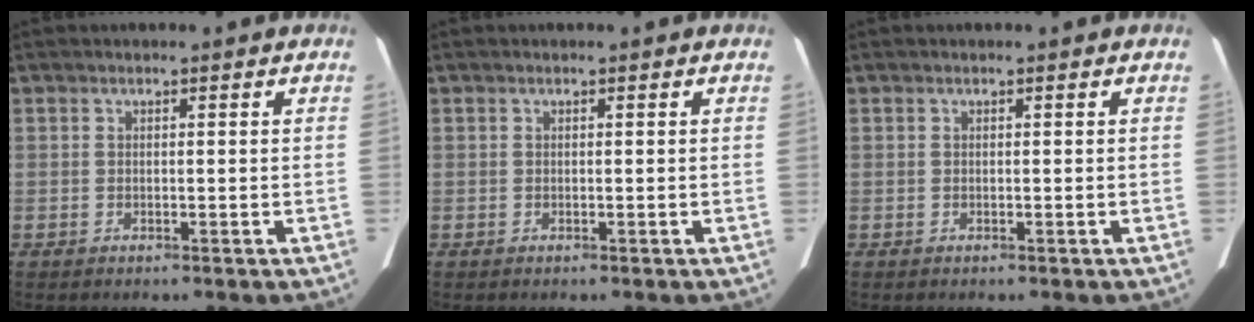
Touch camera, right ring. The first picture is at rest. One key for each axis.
{"total": 0.0}
{"total": 0.0}